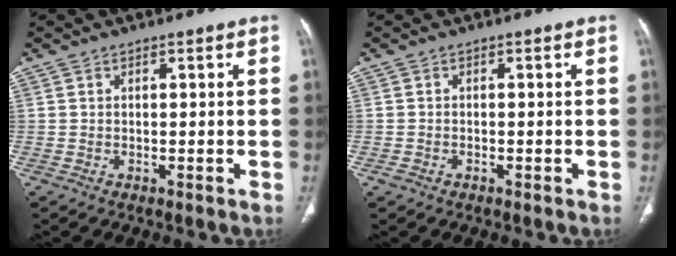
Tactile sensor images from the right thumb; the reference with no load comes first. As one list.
[{"total": 1.1, "force": [-0.7, 0.7, 0.4], "torque": [-0.013, 0.003, -0.014]}]